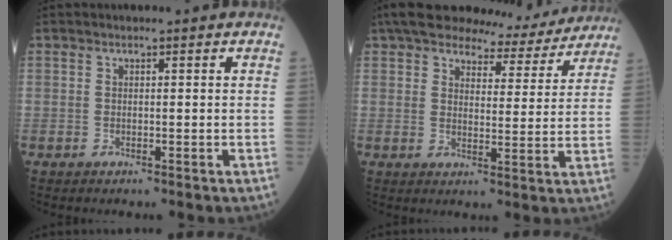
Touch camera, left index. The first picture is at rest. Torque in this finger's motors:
{"motor_torque": [0.46, -1.45, -0.28, 0.01]}